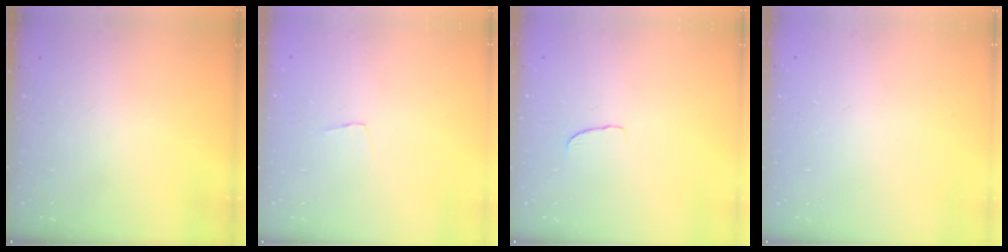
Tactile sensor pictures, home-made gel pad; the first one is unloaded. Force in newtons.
{"total": 3.3, "press": 3.3, "slide": 0.2}
{"total": 4.2, "press": 4.2, "slide": 0.4}
{"total": 0.0}